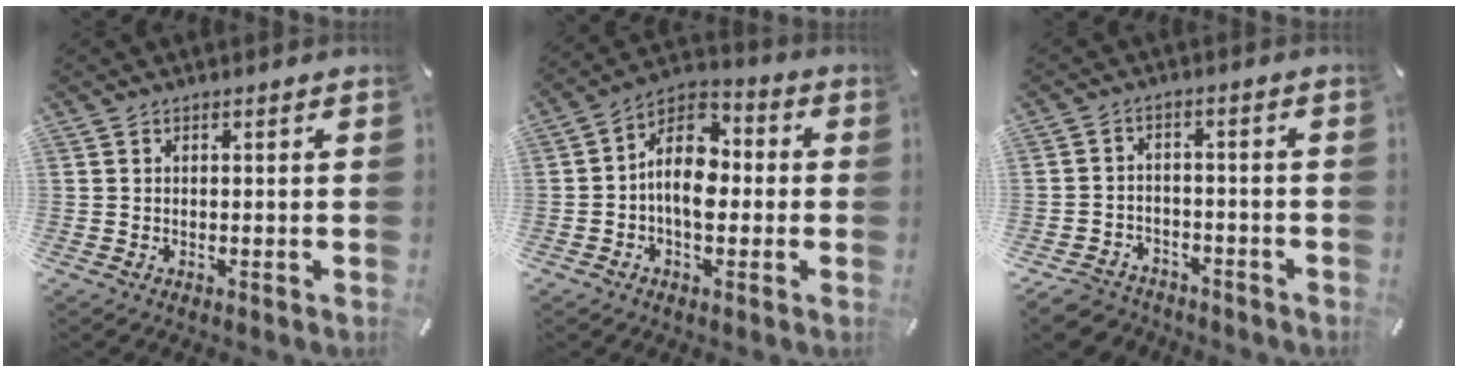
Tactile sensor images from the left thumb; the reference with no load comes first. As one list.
[{"total": 10.6, "force": [-0.9, 7.2, 7.7], "torque": [-0.149, -0.001, -0.019]}, {"total": 5.2, "force": [-4.0, 3.1, 1.2], "torque": [-0.034, 0.017, -0.081]}]